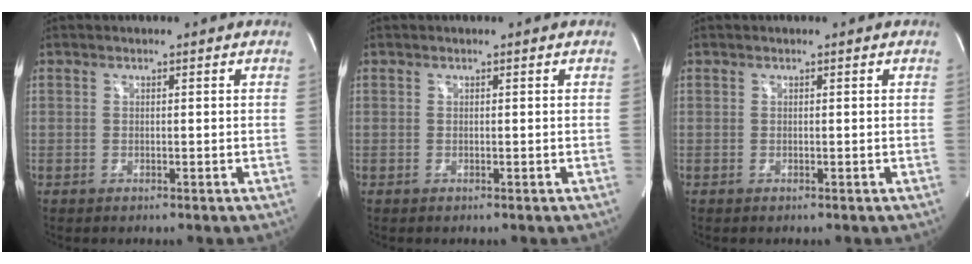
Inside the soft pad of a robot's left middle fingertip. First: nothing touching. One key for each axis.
{"total": 0.0}
{"total": 0.0}